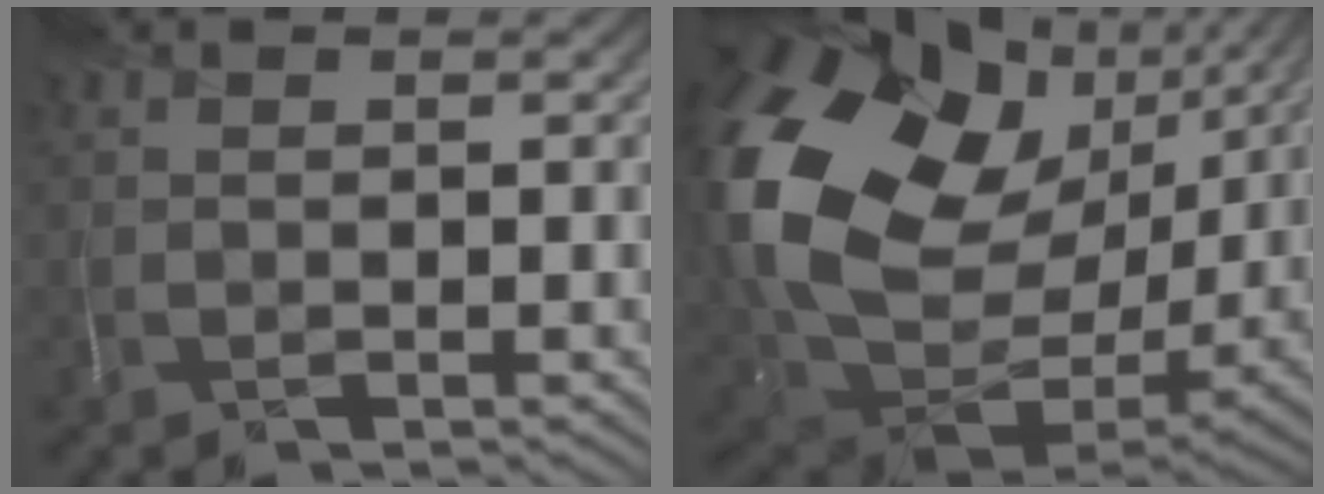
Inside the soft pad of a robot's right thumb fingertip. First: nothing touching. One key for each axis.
{"total": 22.8, "fx": 5.8, "fy": 16.5, "fz": 14.6, "tx": -0.326, "ty": -0.028, "tz": 0.144}